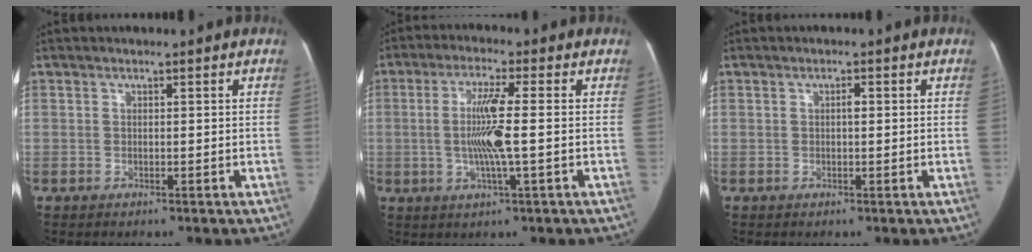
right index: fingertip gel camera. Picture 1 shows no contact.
{"total": 7.7, "force": [-0.5, 0.0, 7.7], "torque": [-0.151, -0.001, -0.012]}
{"total": 1.0, "force": [0.1, 0.4, 0.9], "torque": [-0.015, 0.003, 0.001]}